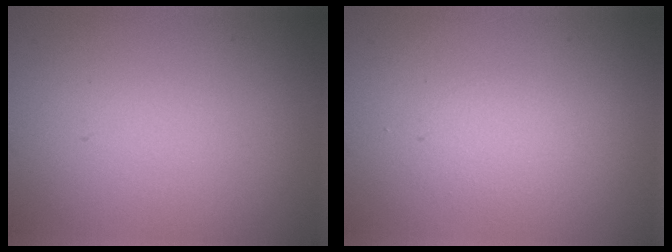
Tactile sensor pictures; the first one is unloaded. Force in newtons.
{"total": 1.4, "press": 1.3, "slide": 0.1}